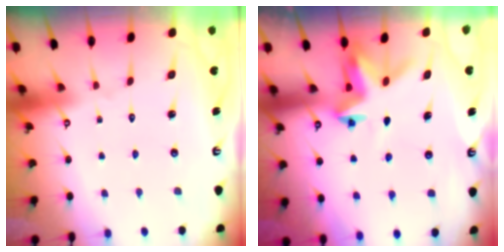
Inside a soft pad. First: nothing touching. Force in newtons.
{"total": 3.9, "press": 3.9, "slide": 0.4}